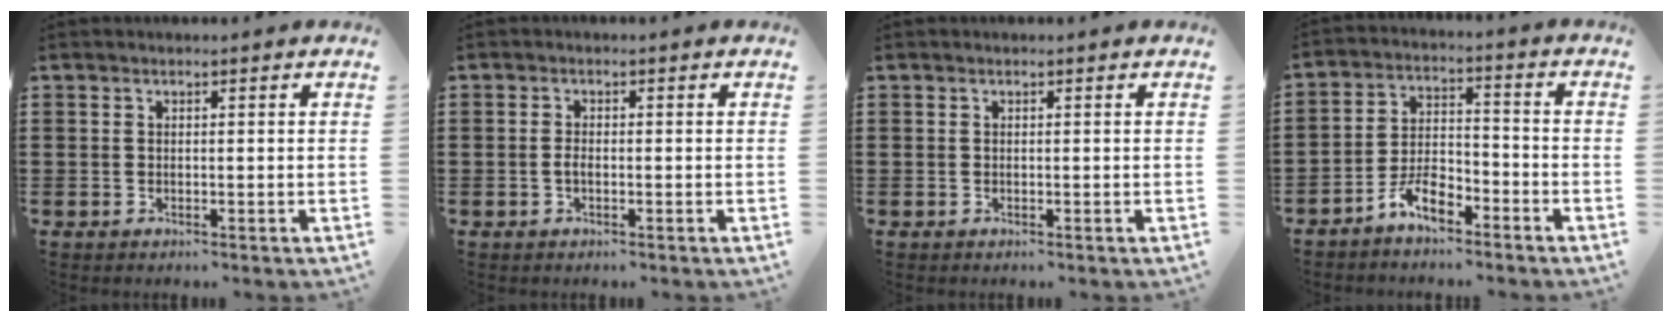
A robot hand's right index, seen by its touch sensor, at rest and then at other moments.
{"total": 1.4, "force": [-0.4, 0.5, 1.2], "torque": [-0.025, -0.001, -0.008]}
{"total": 0.0}
{"total": 6.2, "force": [-4.4, 2.4, 3.5], "torque": [-0.078, 0.010, -0.087]}